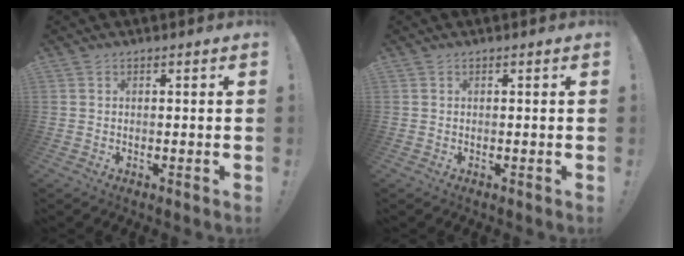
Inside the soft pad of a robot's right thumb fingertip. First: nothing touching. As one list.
[{"total": 0.0}]